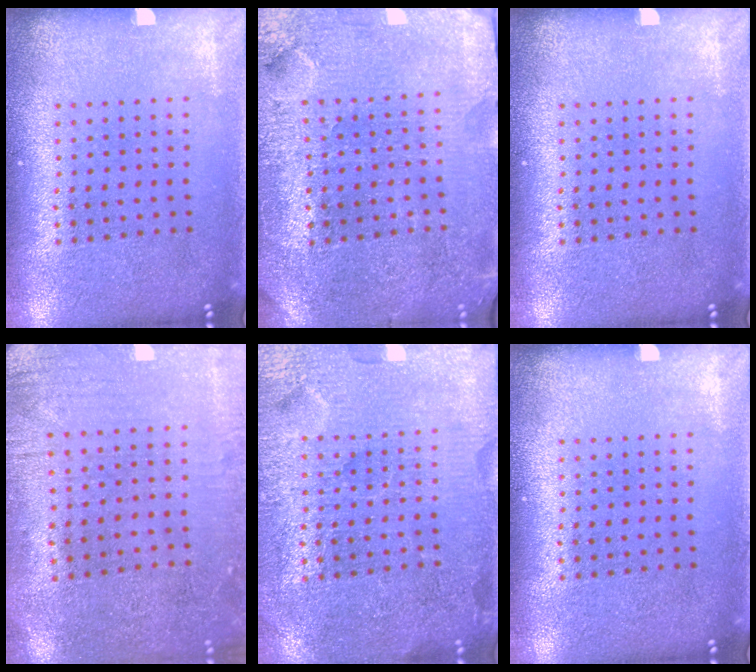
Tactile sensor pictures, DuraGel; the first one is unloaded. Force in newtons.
{"total": 3.8, "press": 3.6, "slide": 1.1}
{"total": 0.0}
{"total": 0.5, "press": 0.3, "slide": 0.5}
{"total": 4.1, "press": 4.0, "slide": 1.1}
{"total": 0.0}